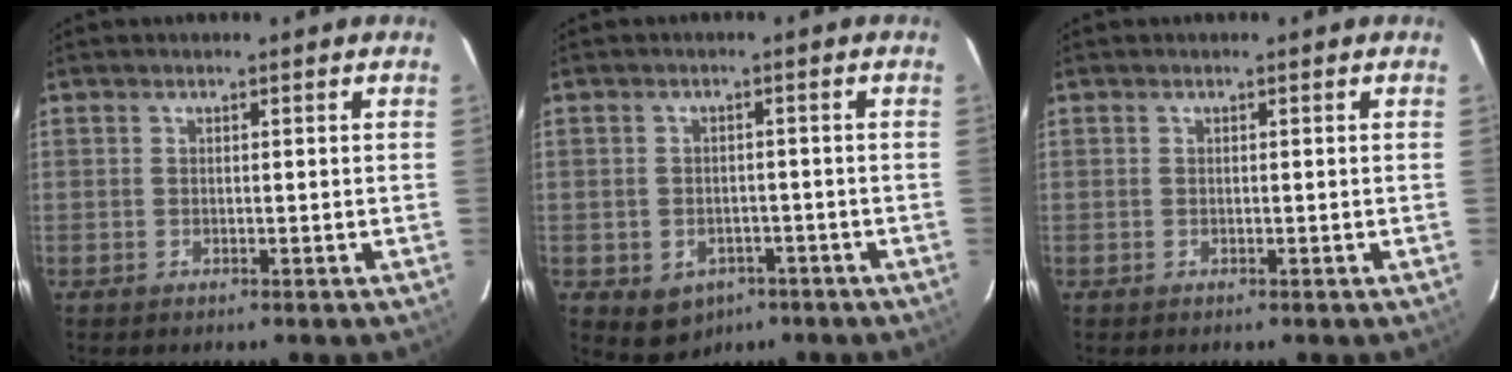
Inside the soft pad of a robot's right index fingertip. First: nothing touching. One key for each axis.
{"total": 6.2, "fx": -3.3, "fy": 4.8, "fz": 2.1, "tx": -0.045, "ty": 0.006, "tz": -0.028}
{"total": 0.0}